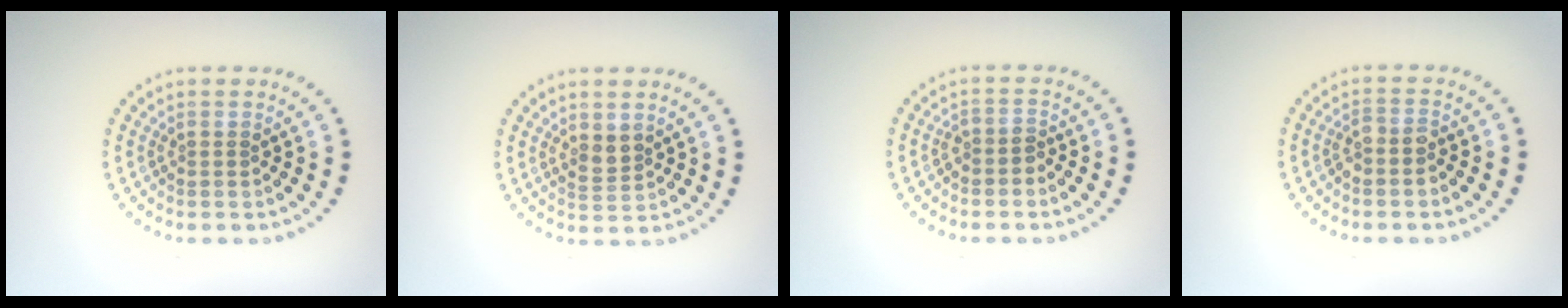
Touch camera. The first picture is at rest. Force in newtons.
{"total": 1.7, "press": 1.5, "slide": 0.8}
{"total": 1.5, "press": 1.1, "slide": 0.9}
{"total": 1.7, "press": 1.4, "slide": 0.9}